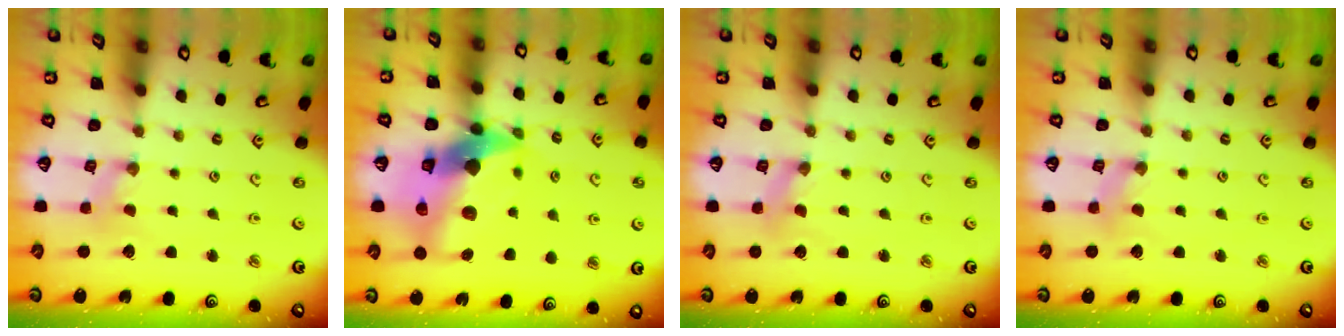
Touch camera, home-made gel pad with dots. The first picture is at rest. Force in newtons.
{"total": 19.8, "press": 19.6, "slide": 2.8}
{"total": 0.0}
{"total": 0.8, "press": 0.8, "slide": 0.2}